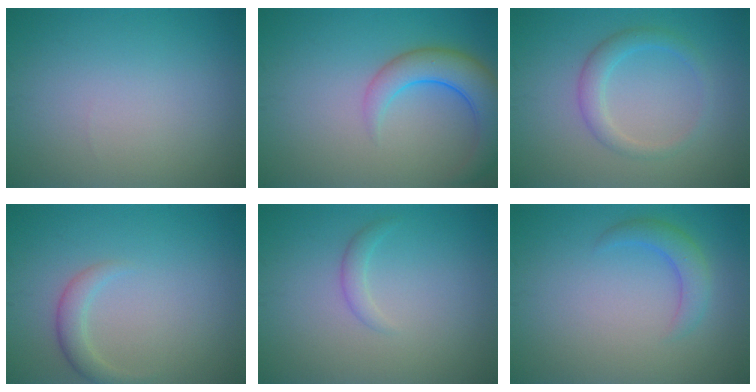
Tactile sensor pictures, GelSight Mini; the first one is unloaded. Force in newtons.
{"total": 5.3, "press": 5.3, "slide": 0.3}
{"total": 2.5, "press": 2.5, "slide": 0.1}
{"total": 2.0, "press": 2.0, "slide": 0.1}
{"total": 1.2, "press": 1.1, "slide": 0.2}
{"total": 2.5, "press": 2.5, "slide": 0.2}